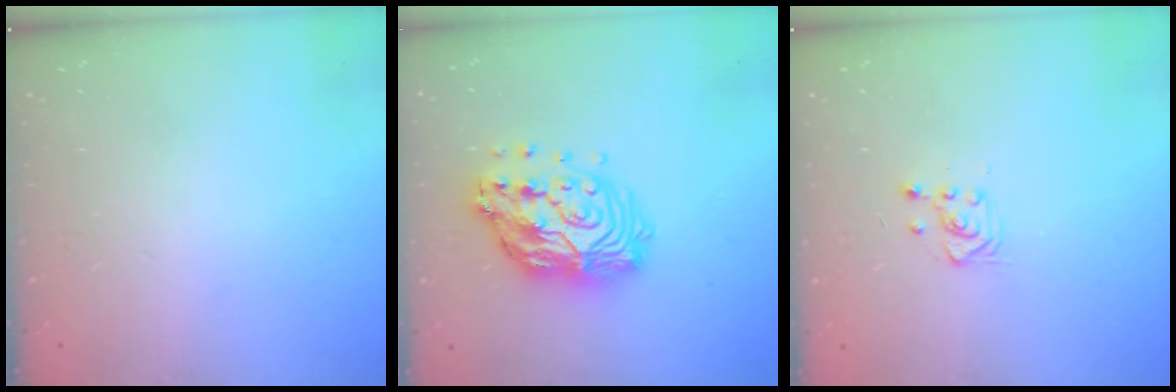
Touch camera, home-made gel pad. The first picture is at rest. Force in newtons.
{"total": 17.1, "press": 17.0, "slide": 1.6}
{"total": 2.8, "press": 2.7, "slide": 0.7}